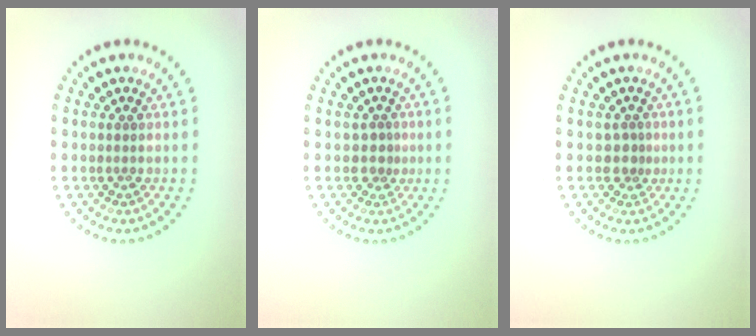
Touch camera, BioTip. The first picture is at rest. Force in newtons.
{"total": 1.3, "press": 0.9, "slide": 1.0}
{"total": 1.1, "press": 0.6, "slide": 0.9}